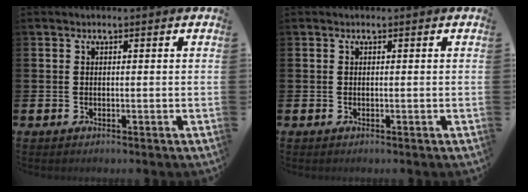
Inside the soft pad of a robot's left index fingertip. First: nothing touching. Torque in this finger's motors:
{"motor_torque": [-0.01, 0.00, 0.00, 0.00]}